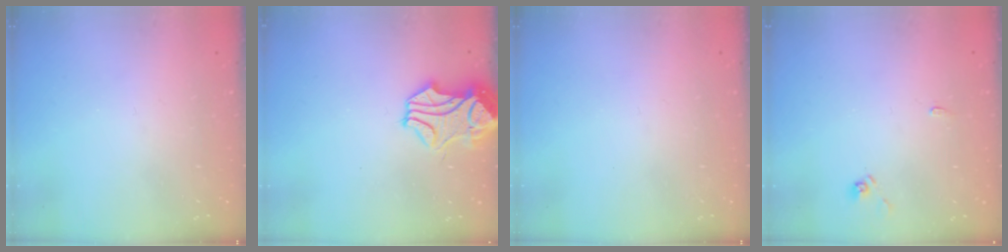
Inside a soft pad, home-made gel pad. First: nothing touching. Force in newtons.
{"total": 1.8, "press": 0.9, "slide": 1.5}
{"total": 0.0}
{"total": 2.8, "press": 2.7, "slide": 0.4}